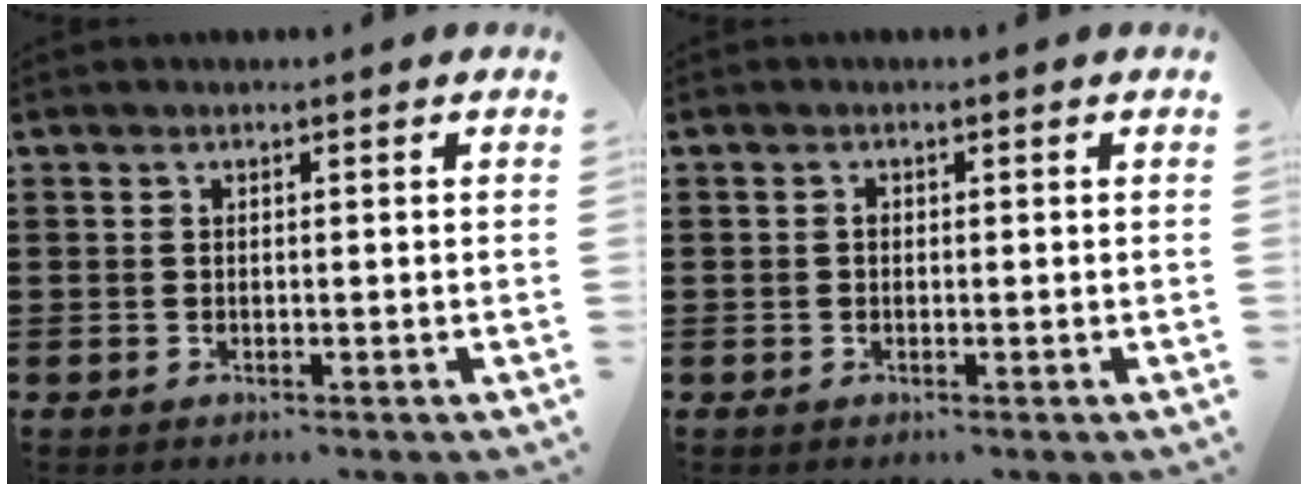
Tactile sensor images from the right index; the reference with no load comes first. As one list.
[{"total": 0.6, "force": [-0.1, 0.4, 0.4], "torque": [-0.010, 0.000, -0.002]}]